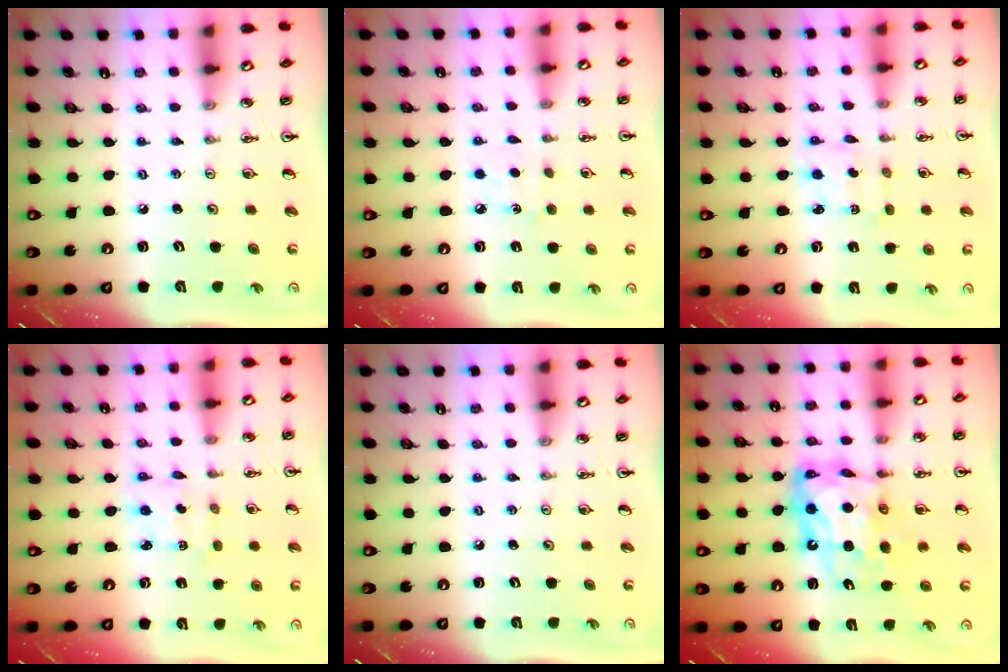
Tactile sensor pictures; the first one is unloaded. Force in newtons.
{"total": 5.0, "press": 5.0, "slide": 0.6}
{"total": 2.2, "press": 2.0, "slide": 0.8}
{"total": 2.2, "press": 2.0, "slide": 0.8}
{"total": 0.0}
{"total": 13.2, "press": 13.1, "slide": 1.1}